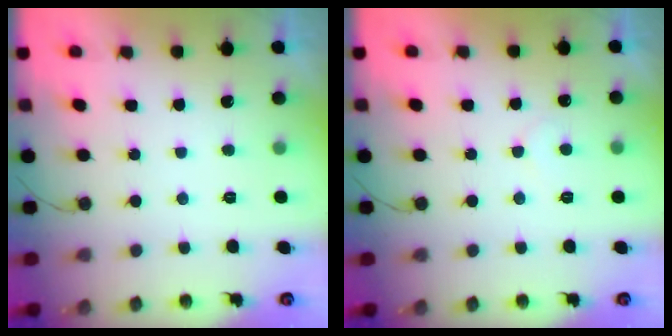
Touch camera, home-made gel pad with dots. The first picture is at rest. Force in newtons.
{"total": 4.4, "press": 4.4, "slide": 0.3}